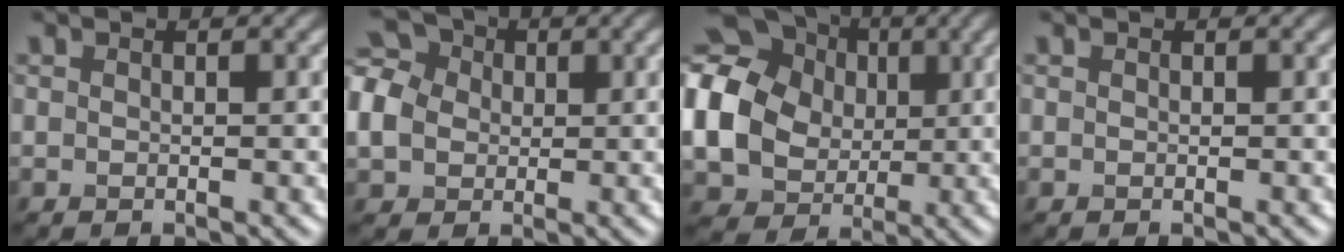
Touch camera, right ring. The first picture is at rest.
{"total": 6.6, "force": [0.4, 5.5, 3.6], "torque": [-0.091, 0.021, 0.000]}
{"total": 17.5, "force": [2.2, 15.2, 8.3], "torque": [-0.221, 0.019, 0.008]}
{"total": 0.0}